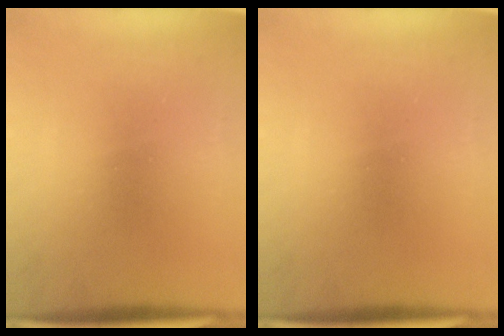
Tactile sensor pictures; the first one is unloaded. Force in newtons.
{"total": 0.0}